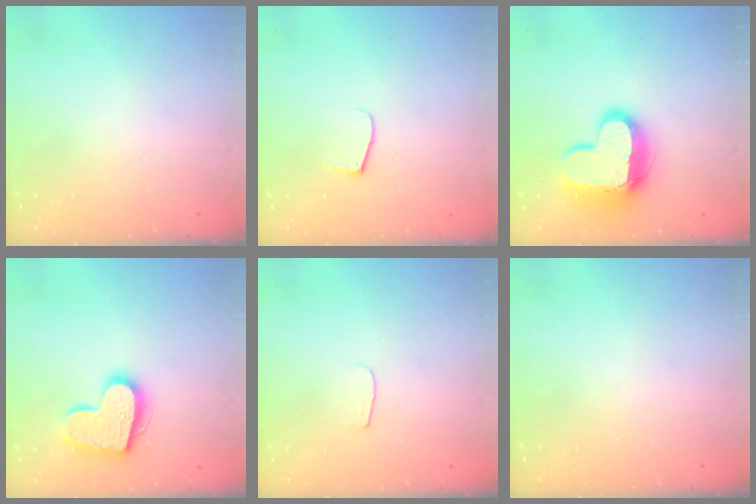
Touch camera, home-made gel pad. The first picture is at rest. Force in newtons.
{"total": 6.3, "press": 6.2, "slide": 0.8}
{"total": 14.2, "press": 14.2, "slide": 1.1}
{"total": 16.1, "press": 16.1, "slide": 0.9}
{"total": 3.0, "press": 3.0, "slide": 0.4}
{"total": 0.0}